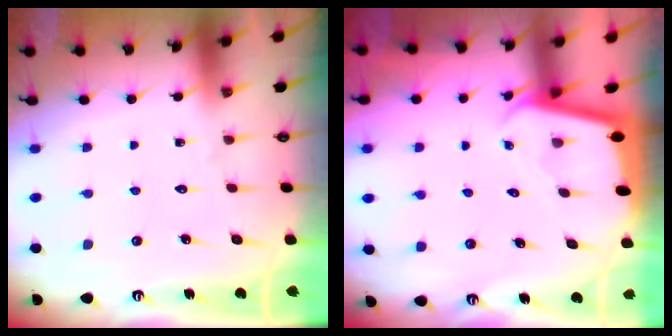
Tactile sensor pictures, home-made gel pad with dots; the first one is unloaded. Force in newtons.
{"total": 1.9, "press": 1.9, "slide": 0.1}